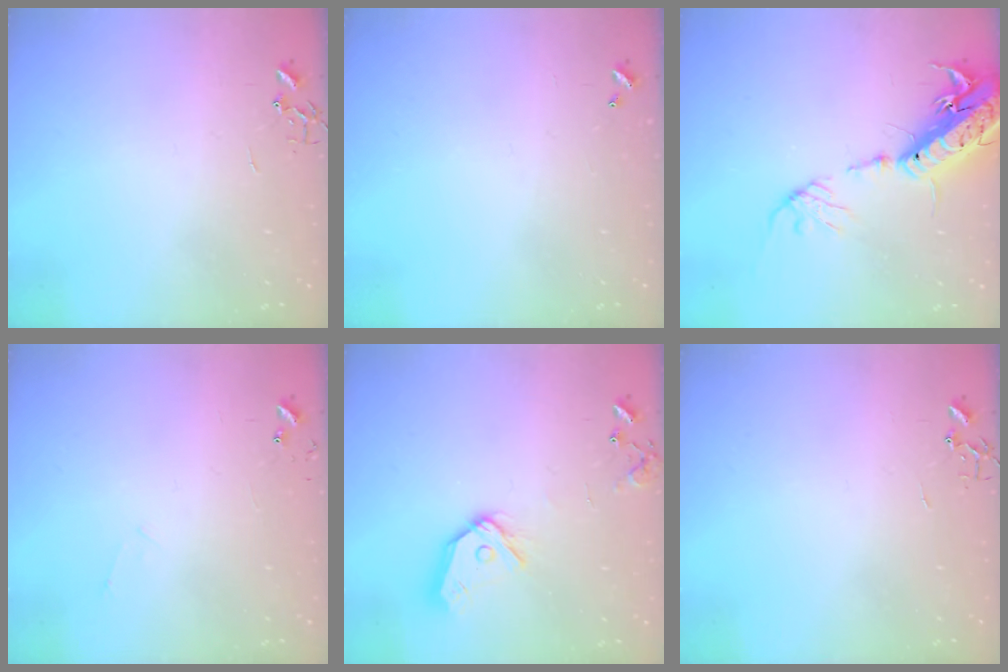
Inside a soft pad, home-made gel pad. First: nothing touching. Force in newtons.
{"total": 0.0}
{"total": 19.6, "press": 19.1, "slide": 4.3}
{"total": 4.8, "press": 4.8, "slide": 0.5}
{"total": 13.4, "press": 13.2, "slide": 1.8}
{"total": 0.0}